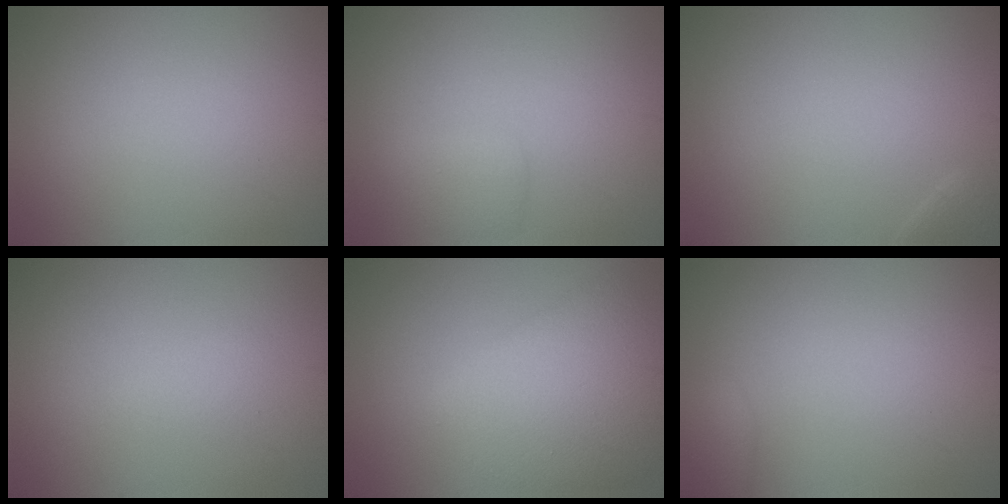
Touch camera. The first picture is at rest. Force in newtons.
{"total": 1.6, "press": 1.6, "slide": 0.1}
{"total": 0.7, "press": 0.7, "slide": 0.1}
{"total": 0.9, "press": 0.9, "slide": 0.2}
{"total": 7.4, "press": 7.4, "slide": 0.4}
{"total": 2.2, "press": 2.2, "slide": 0.1}